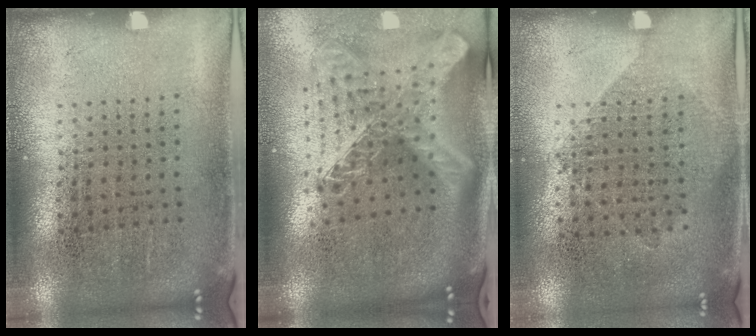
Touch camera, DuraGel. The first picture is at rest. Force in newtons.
{"total": 3.0, "press": 2.1, "slide": 2.1}
{"total": 1.0, "press": 0.9, "slide": 0.5}